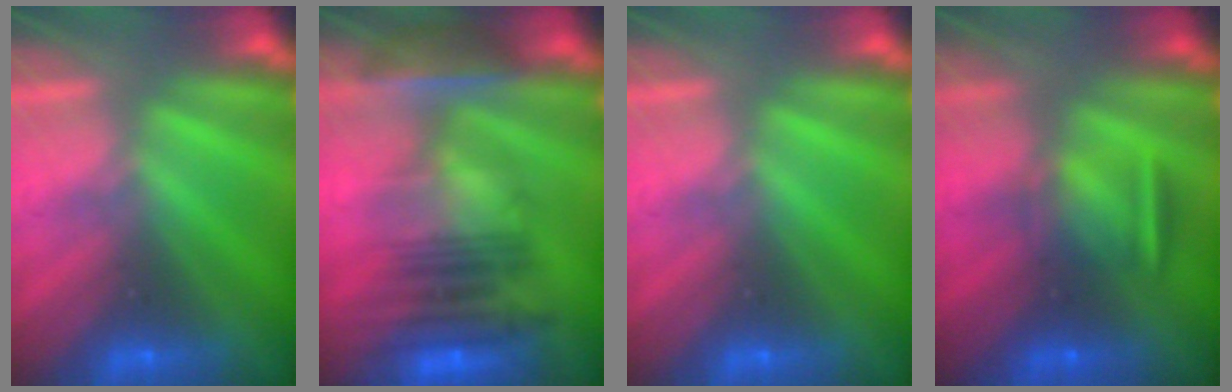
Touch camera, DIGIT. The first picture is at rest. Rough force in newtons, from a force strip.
{"total": 7.5}
{"total": 0.0}
{"total": 3.2}